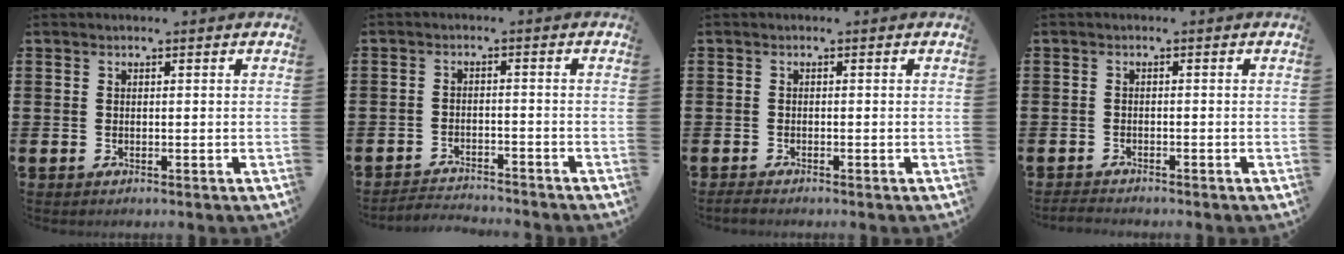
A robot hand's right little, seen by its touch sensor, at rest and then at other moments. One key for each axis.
{"total": 2.6, "fx": -2.5, "fy": 0.0, "fz": -0.2, "tx": -0.003, "ty": 0.002, "tz": -0.056}
{"total": 0.7, "fx": -0.6, "fy": 0.1, "fz": 0.3, "tx": -0.008, "ty": 0.000, "tz": -0.012}
{"total": 1.0, "fx": -1.0, "fy": 0.1, "fz": 0.2, "tx": -0.006, "ty": 0.002, "tz": -0.022}